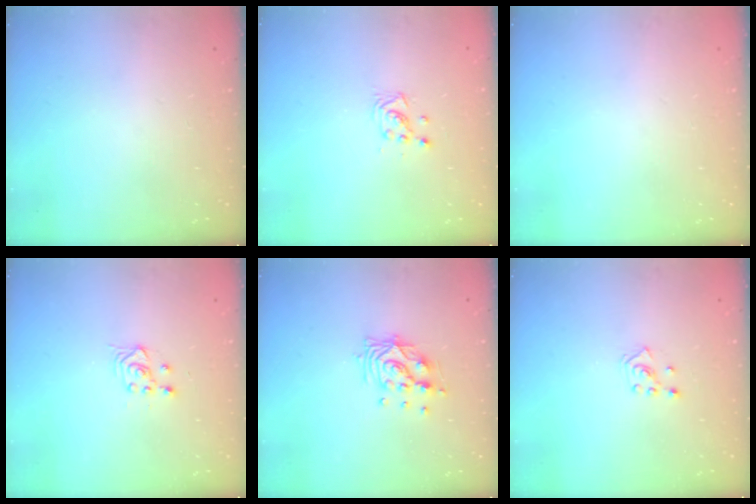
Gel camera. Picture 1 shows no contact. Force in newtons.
{"total": 3.0, "press": 2.9, "slide": 0.5}
{"total": 0.0}
{"total": 3.3, "press": 3.0, "slide": 1.4}
{"total": 10.6, "press": 10.5, "slide": 0.8}
{"total": 2.8, "press": 2.7, "slide": 0.7}